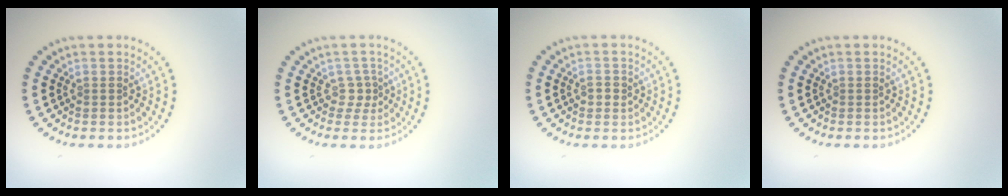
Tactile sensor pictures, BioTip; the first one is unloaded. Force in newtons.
{"total": 1.4, "press": 0.9, "slide": 1.0}
{"total": 0.9, "press": 0.9, "slide": 0.2}
{"total": 0.0}